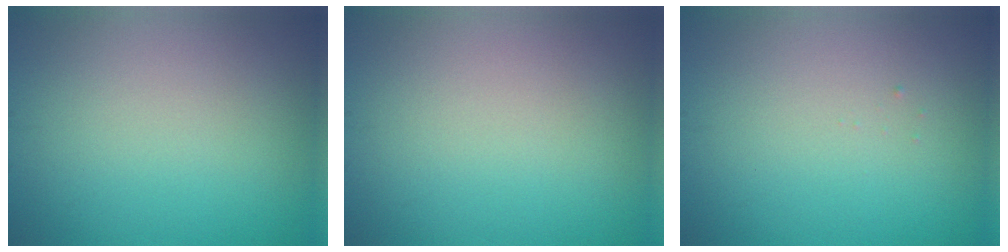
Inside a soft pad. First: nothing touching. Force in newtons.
{"total": 0.0}
{"total": 0.0}